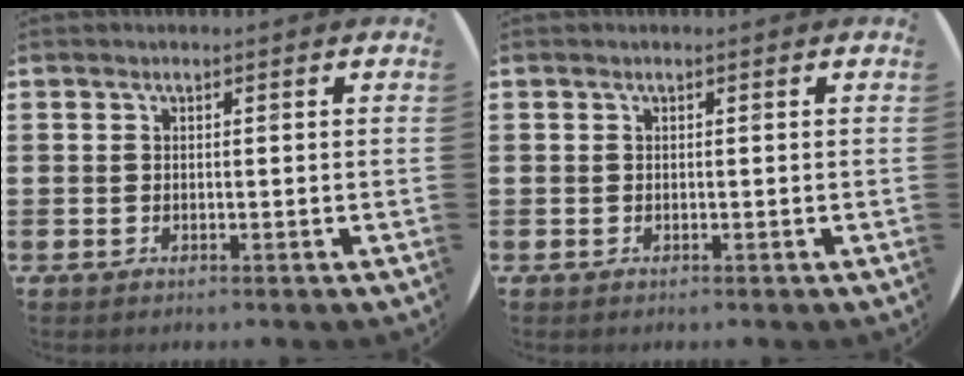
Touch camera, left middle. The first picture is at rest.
{"total": 0.0}